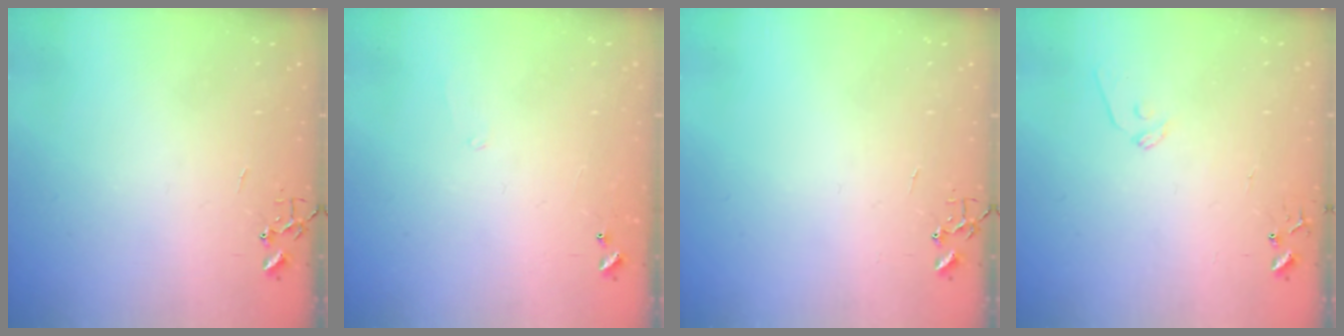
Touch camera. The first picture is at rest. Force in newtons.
{"total": 5.6, "press": 5.6, "slide": 0.4}
{"total": 0.0}
{"total": 8.1, "press": 8.0, "slide": 0.8}